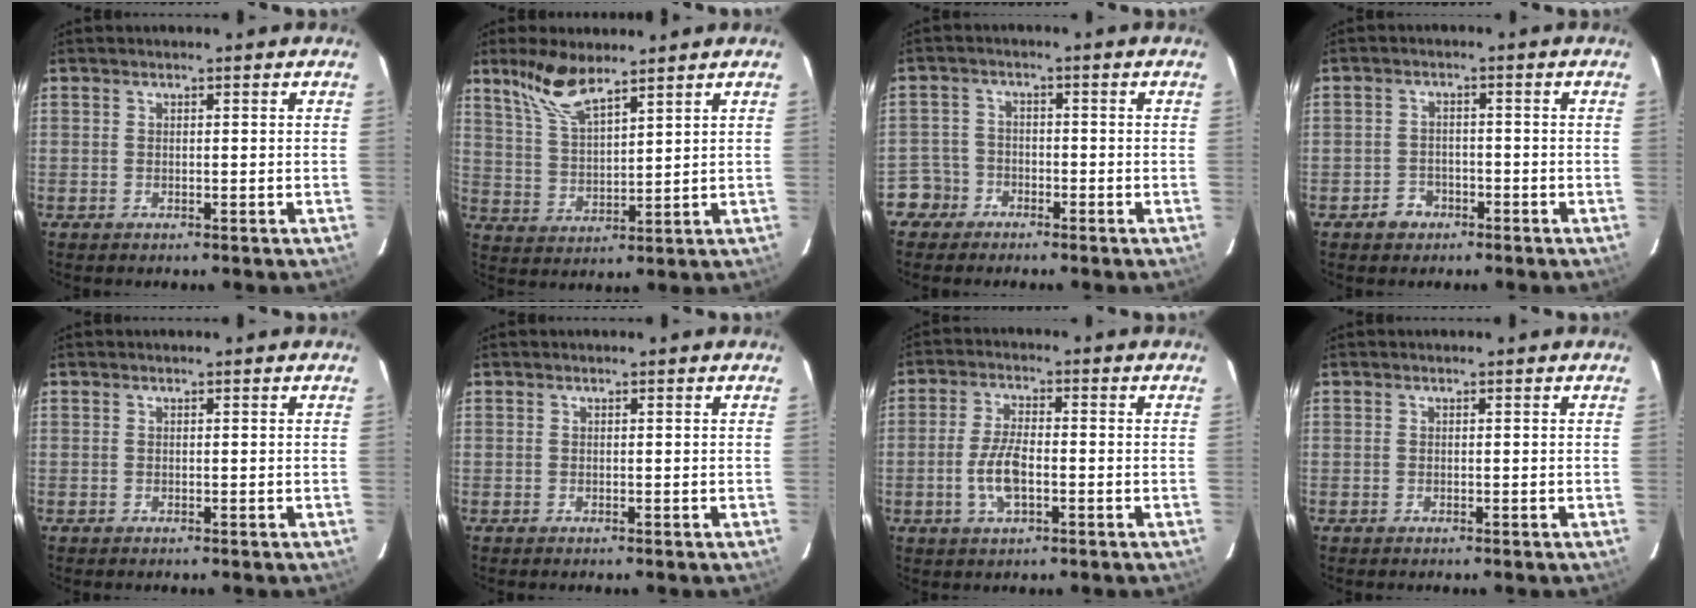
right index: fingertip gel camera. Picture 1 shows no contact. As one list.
[{"total": 8.8, "force": [6.7, 2.4, 5.2], "torque": [-0.107, 0.010, 0.142]}, {"total": 4.4, "force": [-2.7, 3.4, -0.4], "torque": [0.008, 0.021, -0.056]}, {"total": 3.6, "force": [-2.2, 2.9, 0.5], "torque": [-0.017, 0.011, -0.033]}, {"total": 0.0}, {"total": 0.0}, {"total": 6.8, "force": [-2.0, 2.7, 5.9], "torque": [-0.125, -0.001, -0.037]}, {"total": 0.0}]